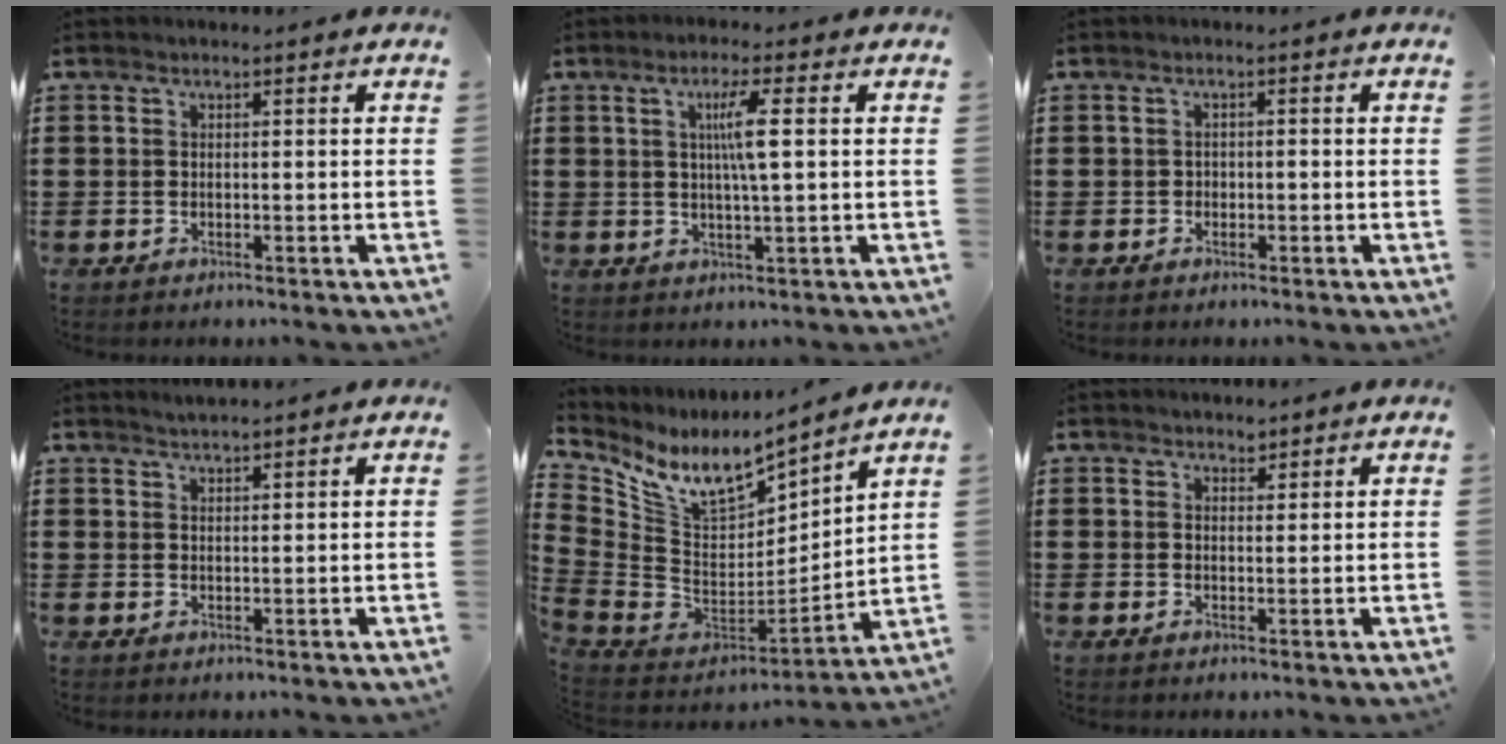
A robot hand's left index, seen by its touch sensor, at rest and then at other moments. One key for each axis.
{"total": 5.1, "fx": 1.1, "fy": 0.2, "fz": 5.0, "tx": -0.096, "ty": 0.002, "tz": 0.014}
{"total": 0.6, "fx": -0.2, "fy": 0.5, "fz": 0.4, "tx": -0.010, "ty": 0.000, "tz": -0.004}
{"total": 1.5, "fx": 1.5, "fy": -0.1, "fz": 0.2, "tx": -0.007, "ty": 0.002, "tz": 0.029}
{"total": 9.7, "fx": 7.0, "fy": 3.9, "fz": 5.5, "tx": -0.130, "ty": -0.053, "tz": 0.126}
{"total": 1.7, "fx": 1.5, "fy": 0.7, "fz": 0.2, "tx": -0.006, "ty": 0.002, "tz": 0.030}